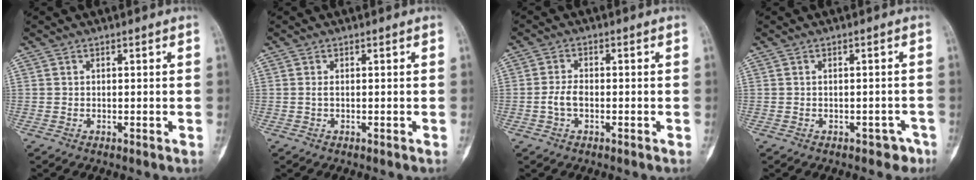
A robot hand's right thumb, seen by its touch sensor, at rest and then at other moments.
{"total": 0.5, "force": [0.0, 0.2, 0.5], "torque": [-0.015, -0.001, 0.000]}
{"total": 3.2, "force": [-0.8, 1.8, 2.5], "torque": [-0.057, 0.011, -0.018]}
{"total": 2.7, "force": [-1.8, 1.8, 0.9], "torque": [0.006, 0.020, -0.018]}